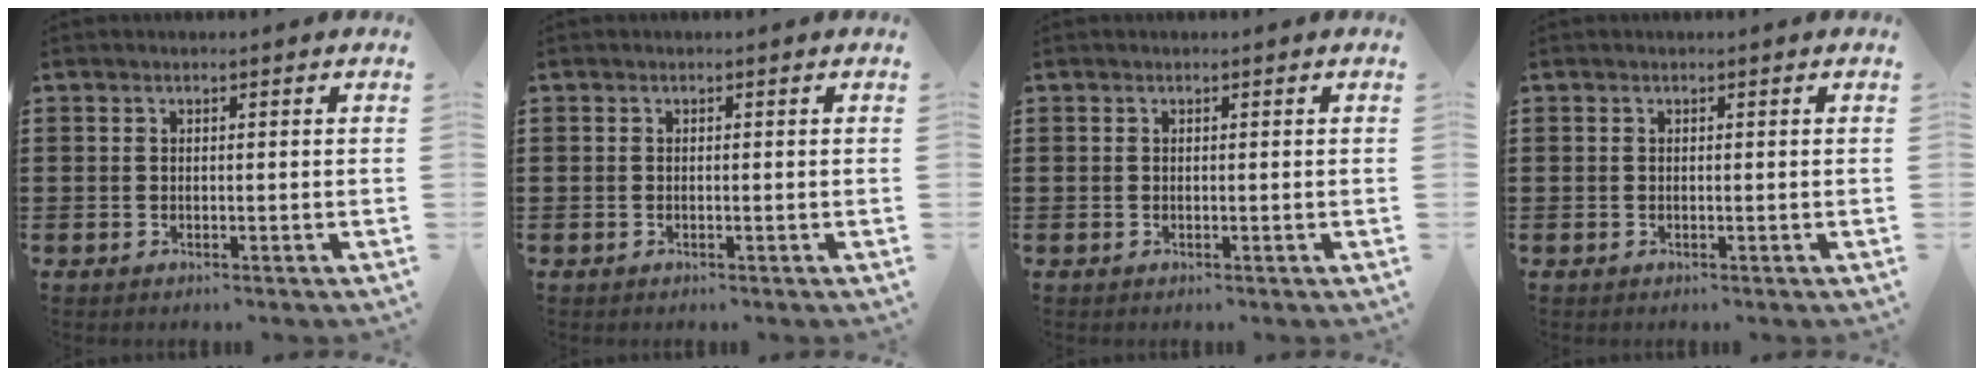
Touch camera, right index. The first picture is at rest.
{"total": 0.0}
{"total": 0.0}
{"total": 0.0}